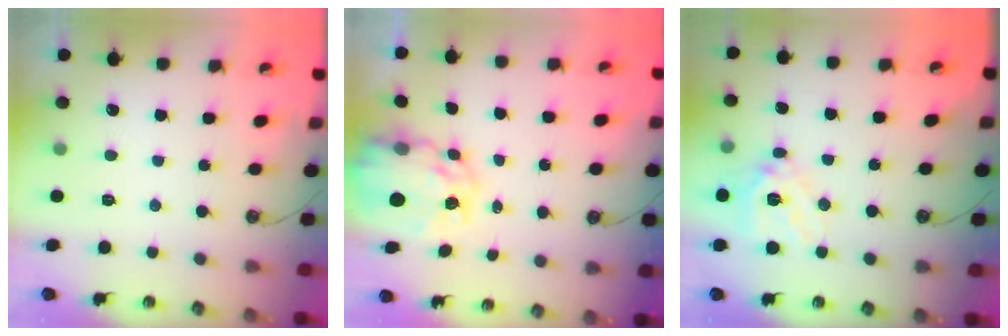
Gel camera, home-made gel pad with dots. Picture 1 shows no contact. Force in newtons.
{"total": 9.3, "press": 9.3, "slide": 0.8}
{"total": 14.5, "press": 14.3, "slide": 2.3}